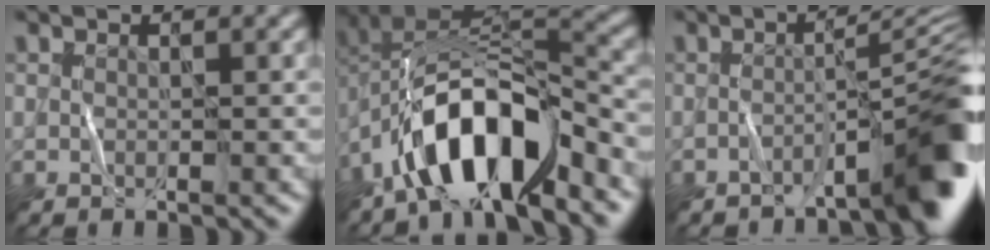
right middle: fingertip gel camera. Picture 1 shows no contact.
{"total": 10.8, "force": [-5.8, 4.3, 8.0], "torque": [-0.141, 0.011, -0.109]}
{"total": 7.1, "force": [-4.0, 1.2, 5.7], "torque": [-0.063, 0.021, -0.064]}